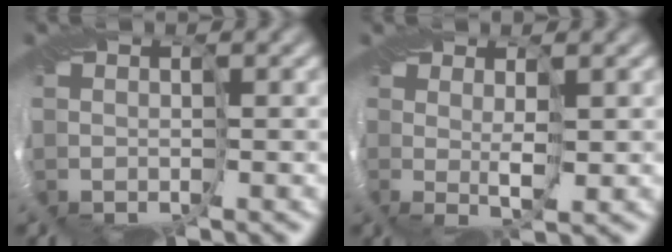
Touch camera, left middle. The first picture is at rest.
{"total": 1.6, "force": [1.0, -1.2, 0.0], "torque": [-0.006, -0.004, 0.021]}